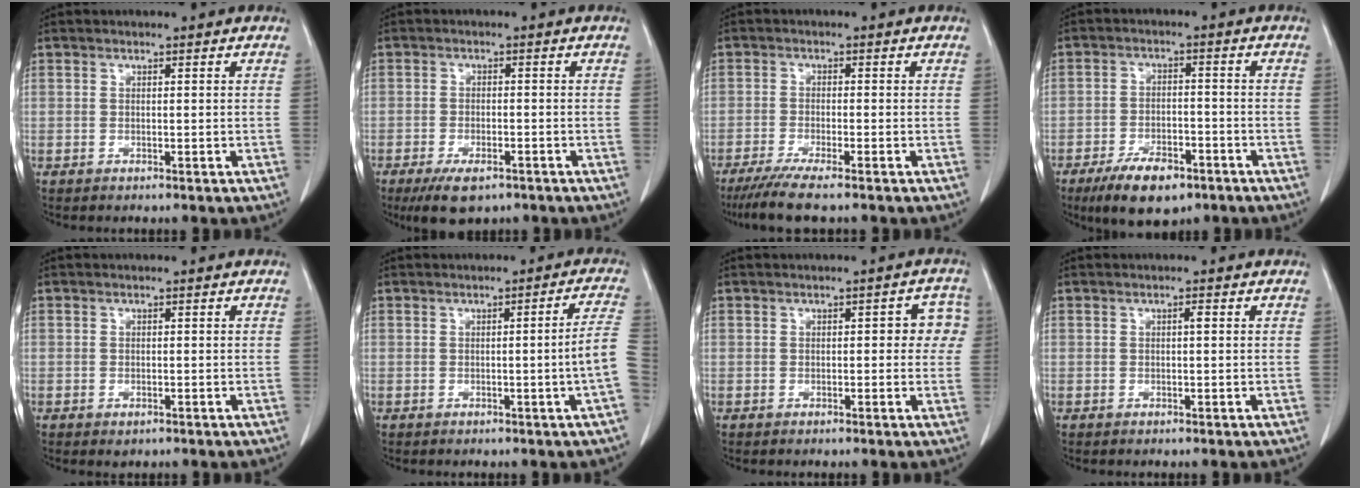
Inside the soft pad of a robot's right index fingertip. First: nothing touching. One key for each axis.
{"total": 6.1, "fx": -4.1, "fy": 2.3, "fz": 3.8, "tx": -0.068, "ty": -0.009, "tz": -0.064}
{"total": 6.2, "fx": -4.9, "fy": -0.2, "fz": 3.9, "tx": -0.066, "ty": -0.017, "tz": -0.083}
{"total": 8.7, "fx": -5.8, "fy": 3.6, "fz": 5.4, "tx": -0.098, "ty": -0.007, "tz": -0.094}
{"total": 0.9, "fx": -0.4, "fy": 0.5, "fz": 0.6, "tx": -0.009, "ty": -0.001, "tz": 0.000}
{"total": 5.4, "fx": -1.3, "fy": -1.3, "fz": 5.0, "tx": -0.055, "ty": 0.000, "tz": -0.022}
{"total": 4.0, "fx": 0.4, "fy": 1.9, "fz": 3.5, "tx": -0.028, "ty": 0.024, "tz": 0.001}
{"total": 0.7, "fx": 0.1, "fy": 0.1, "fz": 0.7, "tx": -0.012, "ty": 0.001, "tz": 0.001}